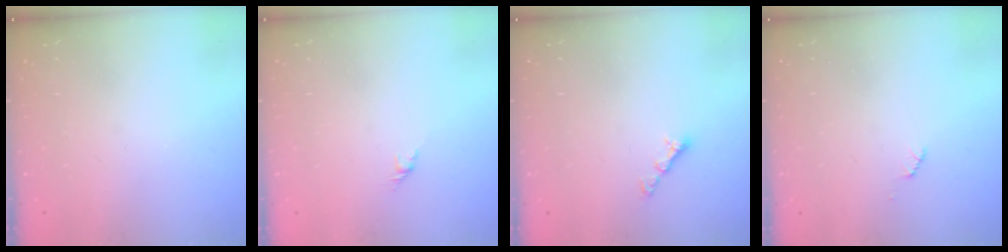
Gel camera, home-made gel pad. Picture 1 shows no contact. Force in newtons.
{"total": 1.6, "press": 1.5, "slide": 0.7}
{"total": 4.0, "press": 3.9, "slide": 0.6}
{"total": 2.5, "press": 2.5, "slide": 0.4}